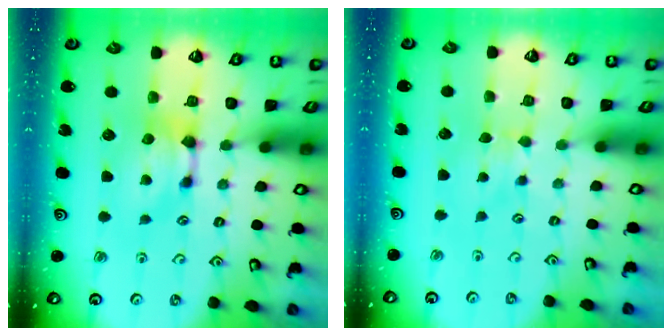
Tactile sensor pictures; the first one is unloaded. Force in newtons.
{"total": 2.6, "press": 2.6, "slide": 0.4}